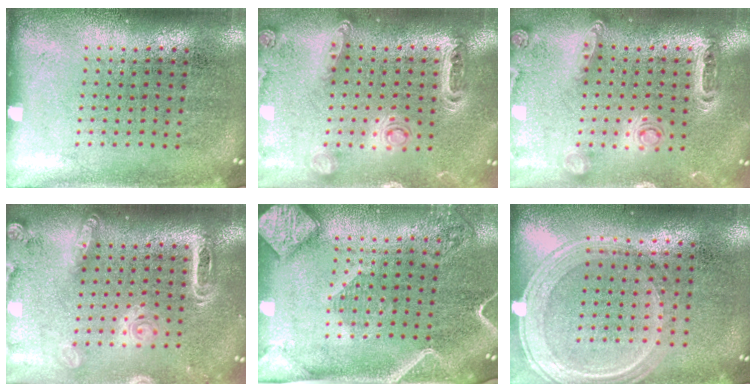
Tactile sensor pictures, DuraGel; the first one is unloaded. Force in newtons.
{"total": 1.3, "press": 1.3, "slide": 0.2}
{"total": 1.4, "press": 1.4, "slide": 0.2}
{"total": 2.0, "press": 1.8, "slide": 0.8}
{"total": 2.6, "press": 2.1, "slide": 1.5}
{"total": 1.2, "press": 1.2, "slide": 0.3}